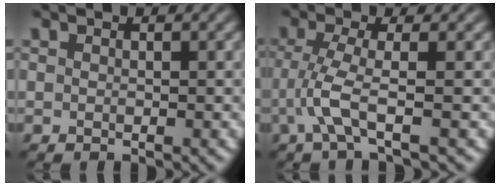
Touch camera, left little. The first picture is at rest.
{"total": 3.2, "force": [-1.0, 0.3, 3.1], "torque": [-0.072, -0.002, -0.026]}